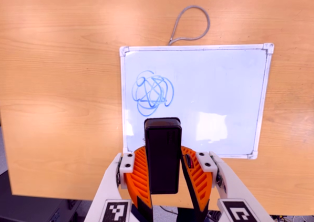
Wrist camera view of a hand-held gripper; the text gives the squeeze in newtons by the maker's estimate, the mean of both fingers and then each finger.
{"total": 5.3, "left": 5.0, "right": 5.7}